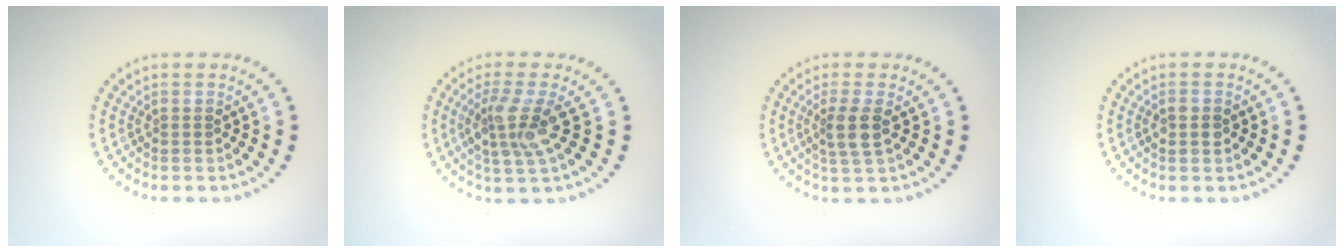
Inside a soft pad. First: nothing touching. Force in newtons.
{"total": 3.4, "press": 2.8, "slide": 1.8}
{"total": 2.3, "press": 2.1, "slide": 1.1}
{"total": 1.7, "press": 1.7, "slide": 0.1}